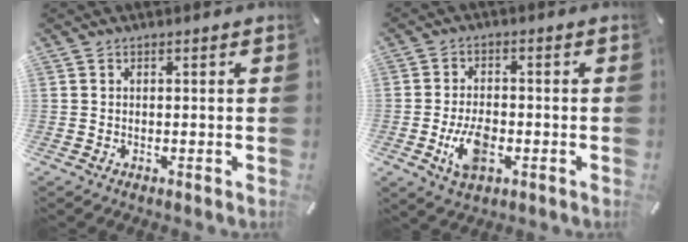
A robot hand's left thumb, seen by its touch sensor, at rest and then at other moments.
{"total": 8.0, "force": [-2.3, 4.7, 6.1], "torque": [-0.122, 0.004, -0.043]}